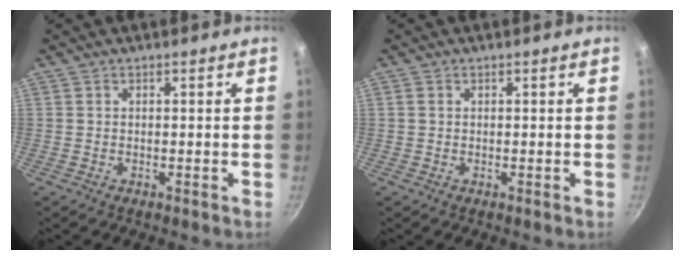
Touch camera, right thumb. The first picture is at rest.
{"total": 0.7, "force": [0.2, 0.6, 0.3], "torque": [-0.005, 0.003, 0.002]}